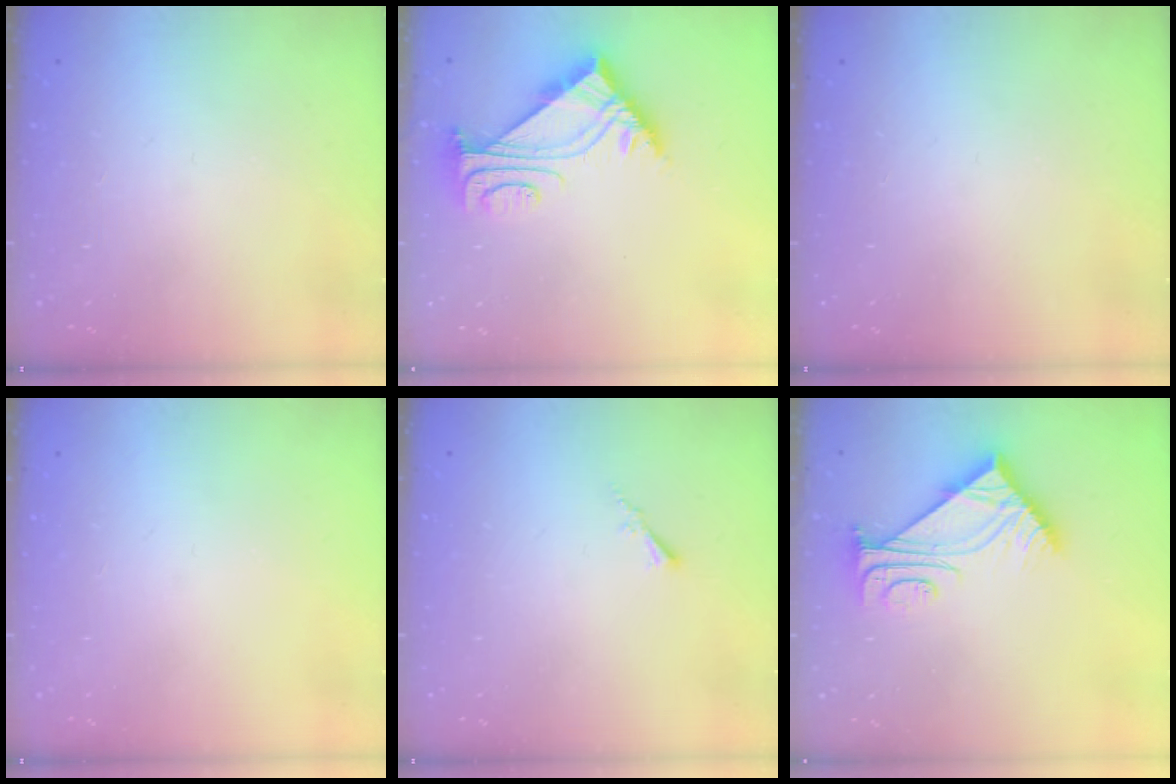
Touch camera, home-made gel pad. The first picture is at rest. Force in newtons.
{"total": 4.9, "press": 4.8, "slide": 0.7}
{"total": 0.0}
{"total": 0.0}
{"total": 0.0}
{"total": 7.6, "press": 7.6, "slide": 0.7}